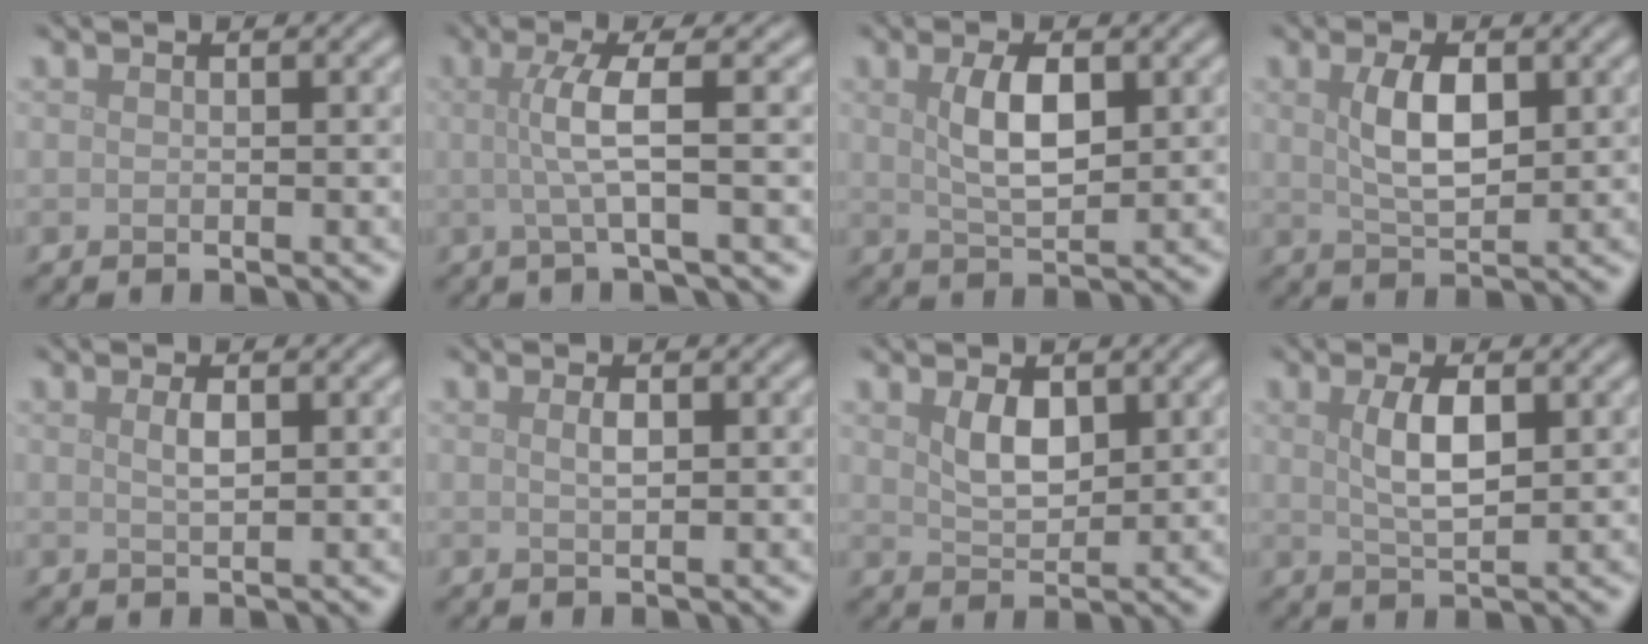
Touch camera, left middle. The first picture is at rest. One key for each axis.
{"total": 3.7, "fx": 0.2, "fy": 0.6, "fz": 3.7, "tx": -0.067, "ty": 0.002, "tz": -0.003}
{"total": 4.1, "fx": 1.1, "fy": 1.7, "fz": 3.5, "tx": -0.074, "ty": 0.001, "tz": 0.023}
{"total": 4.2, "fx": 1.1, "fy": 1.9, "fz": 3.5, "tx": -0.073, "ty": 0.000, "tz": 0.023}
{"total": 1.4, "fx": 0.5, "fy": 0.4, "fz": 1.2, "tx": -0.025, "ty": -0.001, "tz": 0.012}
{"total": 1.1, "fx": 0.3, "fy": 0.4, "fz": 0.9, "tx": -0.019, "ty": 0.000, "tz": 0.008}
{"total": 2.7, "fx": 1.2, "fy": 1.5, "fz": 1.9, "tx": -0.041, "ty": -0.004, "tz": 0.028}
{"total": 3.5, "fx": 1.0, "fy": 1.2, "fz": 3.2, "tx": -0.064, "ty": 0.000, "tz": 0.021}